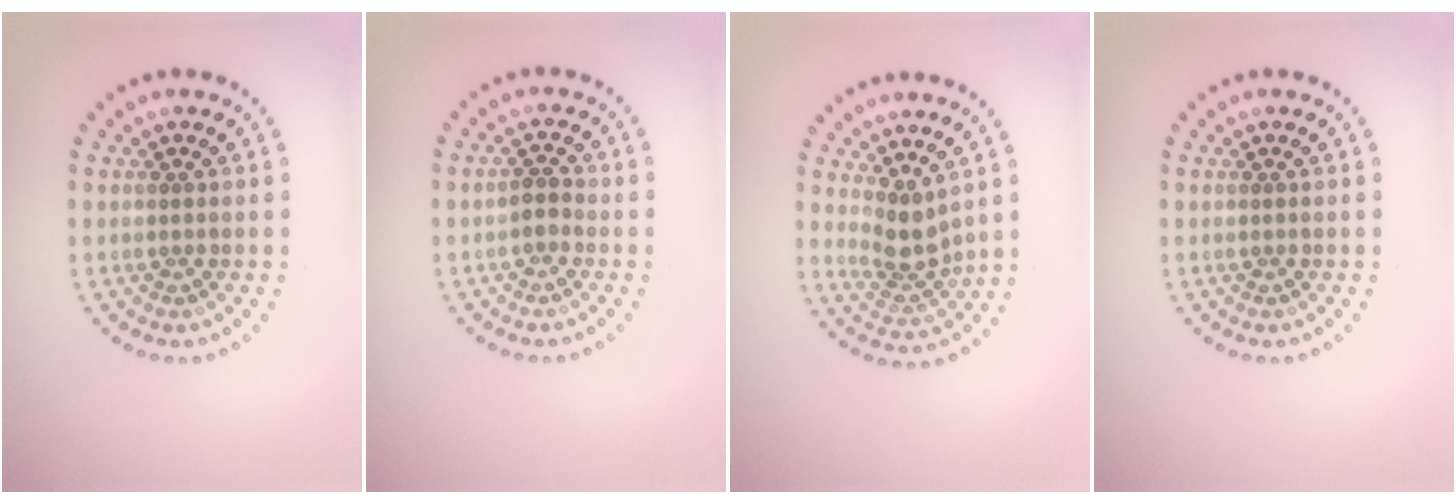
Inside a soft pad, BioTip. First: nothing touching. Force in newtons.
{"total": 1.1, "press": 1.1, "slide": 0.4}
{"total": 2.9, "press": 2.2, "slide": 1.9}
{"total": 0.0}